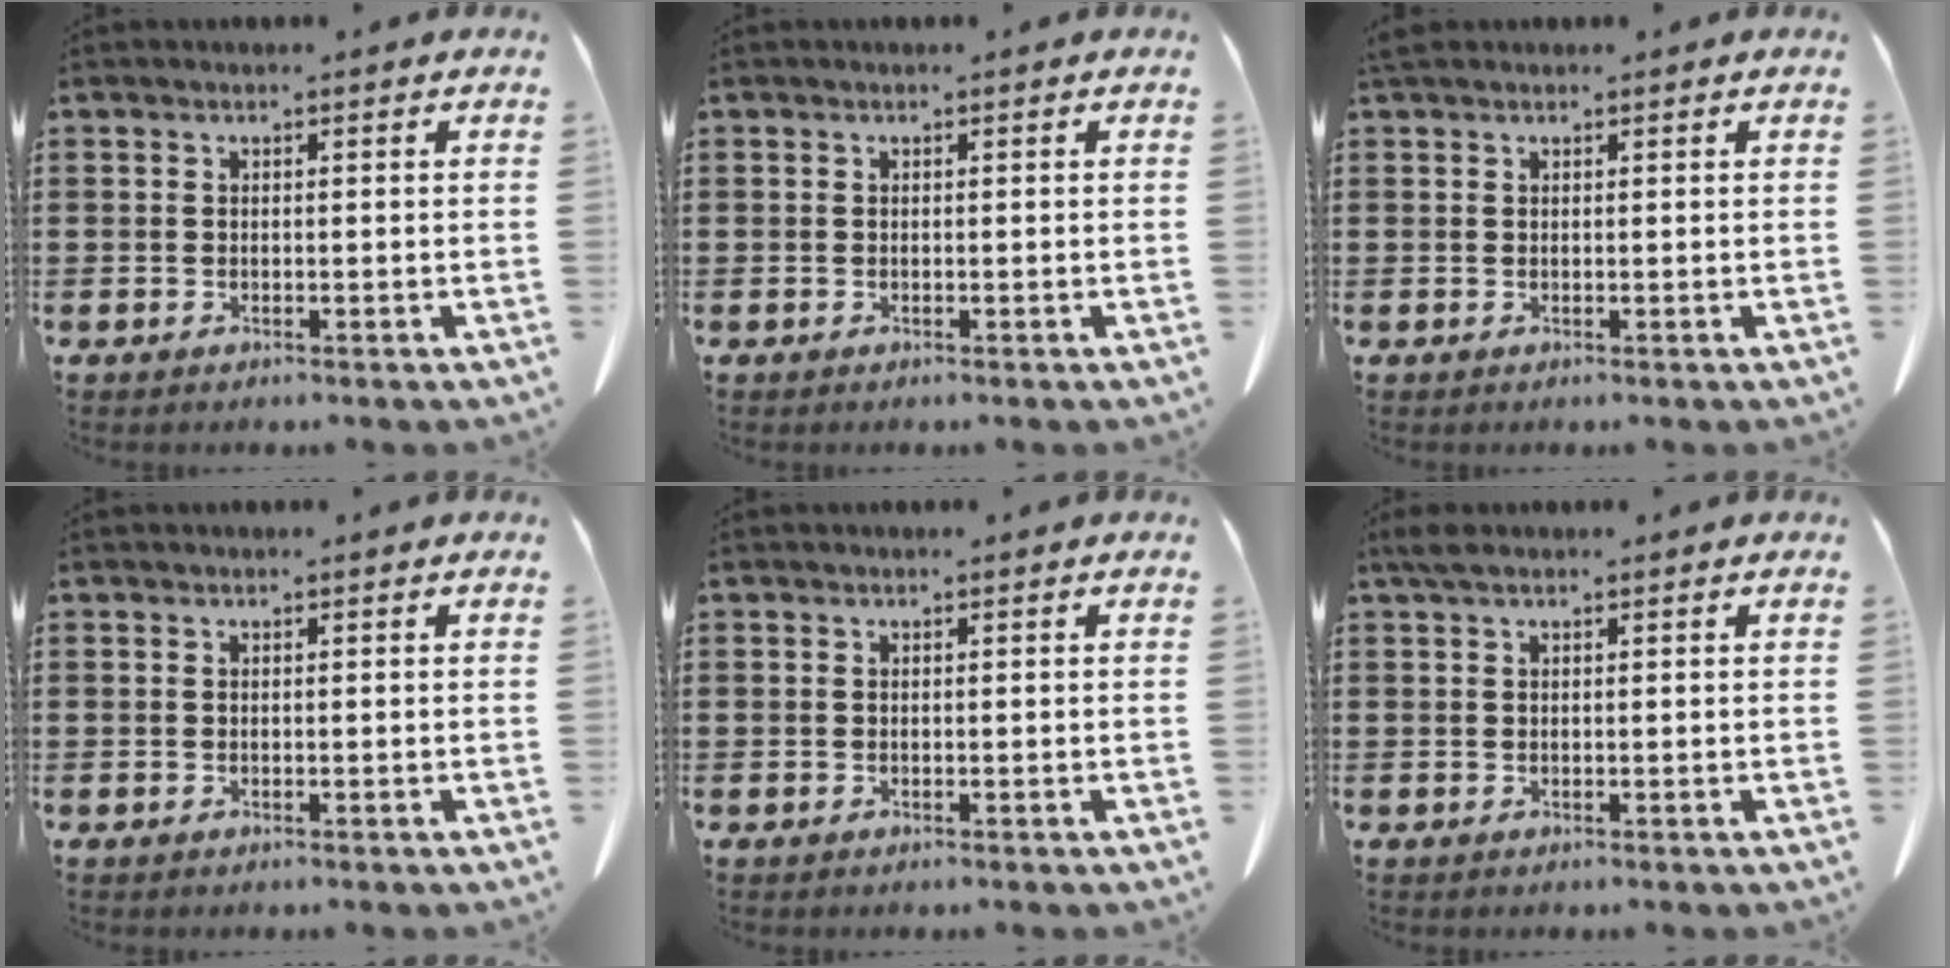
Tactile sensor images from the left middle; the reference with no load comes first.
{"total": 0.0}
{"total": 0.9, "force": [0.7, 0.3, 0.5], "torque": [-0.013, 0.000, 0.014]}
{"total": 0.0}
{"total": 0.0}
{"total": 1.3, "force": [0.6, 0.5, 1.0], "torque": [-0.023, 0.002, 0.011]}